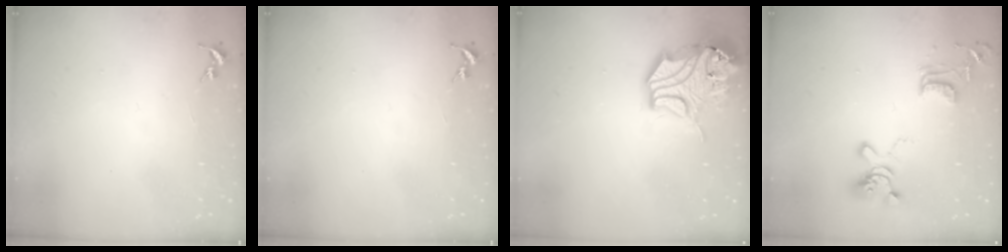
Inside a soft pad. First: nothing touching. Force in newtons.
{"total": 0.0}
{"total": 15.8, "press": 15.7, "slide": 2.1}
{"total": 15.8, "press": 15.7, "slide": 1.6}